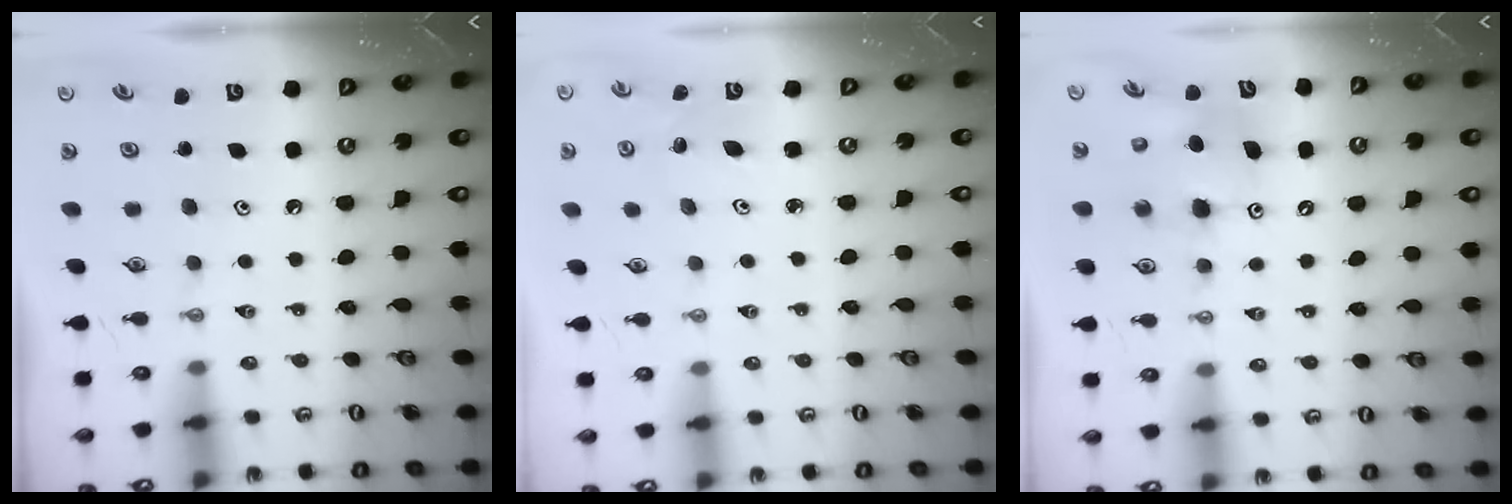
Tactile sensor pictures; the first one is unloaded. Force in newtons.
{"total": 2.1, "press": 2.1, "slide": 0.2}
{"total": 8.0, "press": 7.8, "slide": 1.6}